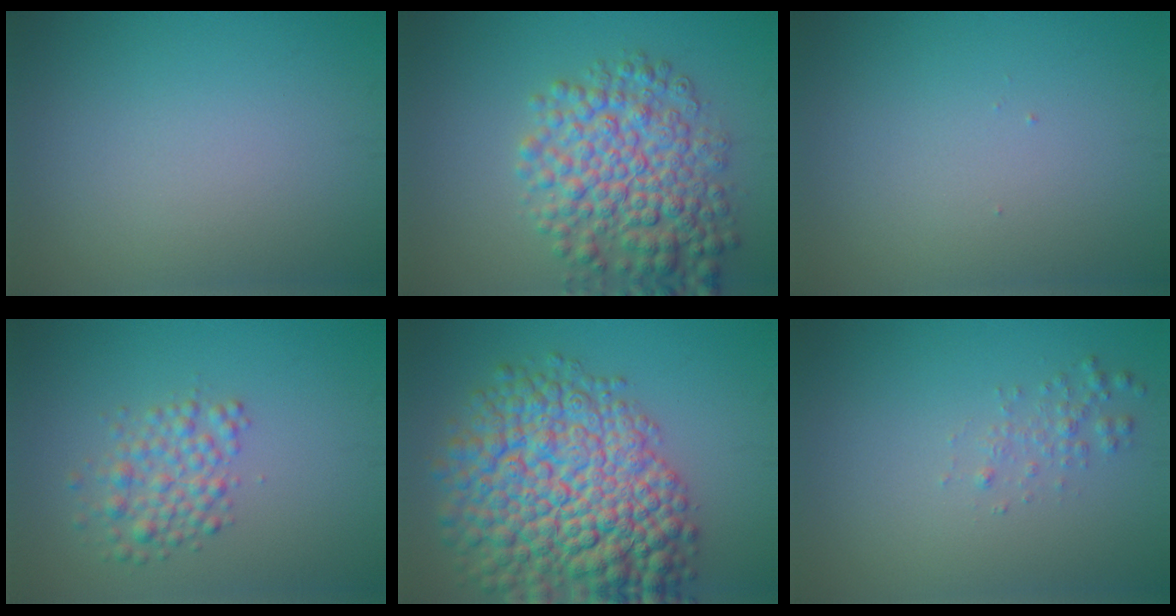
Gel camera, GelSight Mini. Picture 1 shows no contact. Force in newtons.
{"total": 7.3, "press": 7.3, "slide": 0.1}
{"total": 0.0}
{"total": 2.9, "press": 2.9, "slide": 0.1}
{"total": 13.3, "press": 13.3, "slide": 0.5}
{"total": 1.3, "press": 1.3, "slide": 0.0}